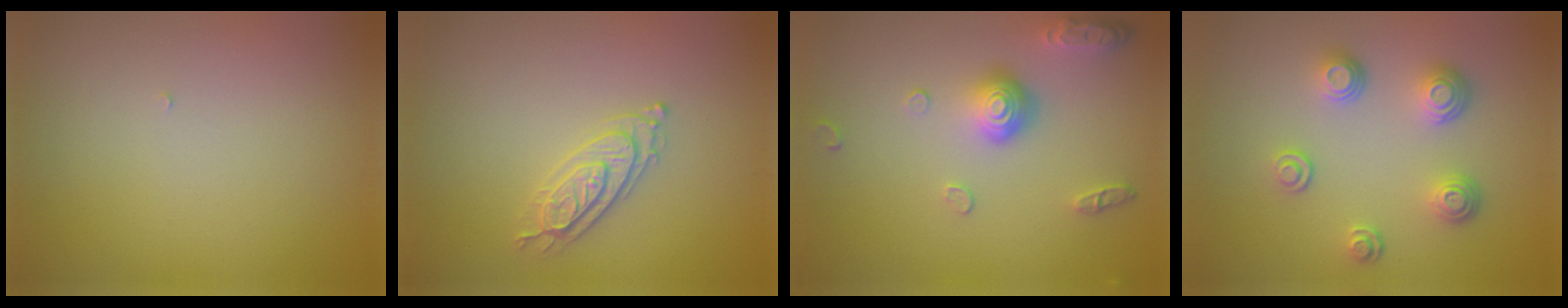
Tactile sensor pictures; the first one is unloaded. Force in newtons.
{"total": 2.4, "press": 2.3, "slide": 0.5}
{"total": 3.7, "press": 2.9, "slide": 2.4}
{"total": 3.6, "press": 2.8, "slide": 2.2}